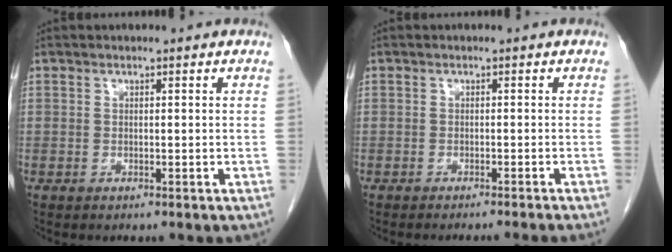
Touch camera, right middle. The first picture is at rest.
{"total": 5.2, "force": [-4.6, -1.3, 2.1], "torque": [-0.010, -0.005, -0.059]}